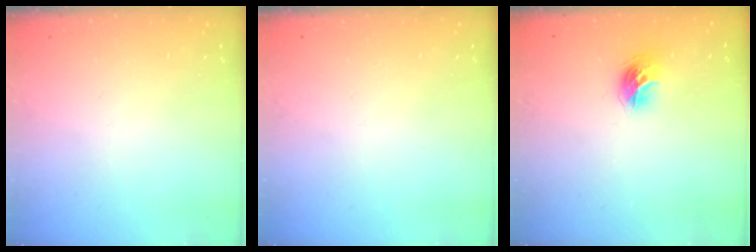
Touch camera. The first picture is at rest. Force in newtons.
{"total": 0.0}
{"total": 9.5, "press": 9.5, "slide": 0.4}